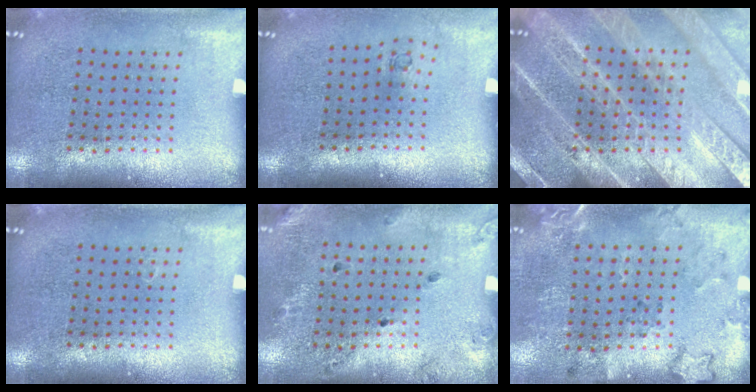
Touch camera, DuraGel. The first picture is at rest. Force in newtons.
{"total": 0.6, "press": 0.2, "slide": 0.5}
{"total": 6.0, "press": 5.9, "slide": 0.8}
{"total": 0.0}
{"total": 1.6, "press": 1.3, "slide": 0.9}
{"total": 2.0, "press": 1.5, "slide": 1.4}